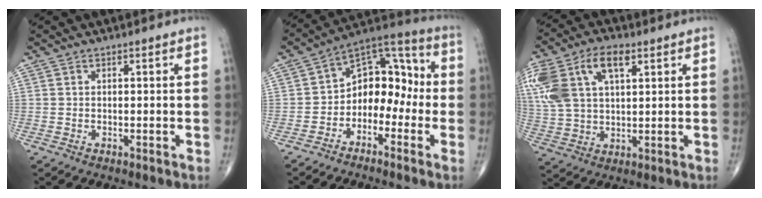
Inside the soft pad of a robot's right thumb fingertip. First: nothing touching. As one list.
[{"total": 11.7, "force": [-2.8, 8.2, 7.9], "torque": [-0.078, 0.065, -0.063]}, {"total": 17.2, "force": [6.4, 9.4, 12.9], "torque": [-0.286, 0.017, 0.123]}]